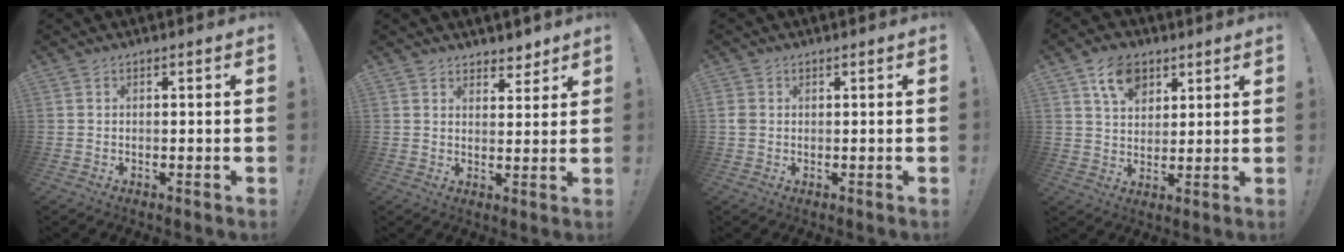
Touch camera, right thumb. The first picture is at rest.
{"total": 4.4, "force": [3.5, 2.5, 0.7], "torque": [0.004, -0.025, 0.063]}
{"total": 1.9, "force": [0.2, 1.5, 1.1], "torque": [-0.019, 0.004, 0.005]}
{"total": 10.0, "force": [5.4, 7.0, 4.8], "torque": [-0.081, -0.012, 0.104]}